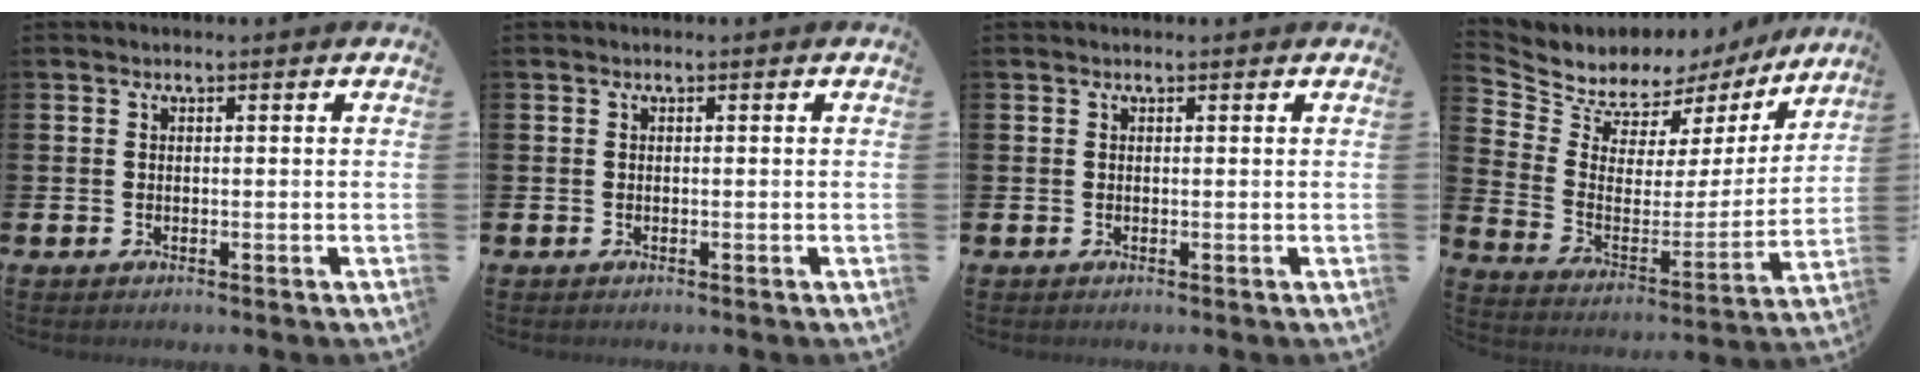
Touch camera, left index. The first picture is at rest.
{"total": 0.0}
{"total": 0.0}
{"total": 7.1, "force": [6.3, 3.4, 0.4], "torque": [-0.056, -0.050, 0.111]}